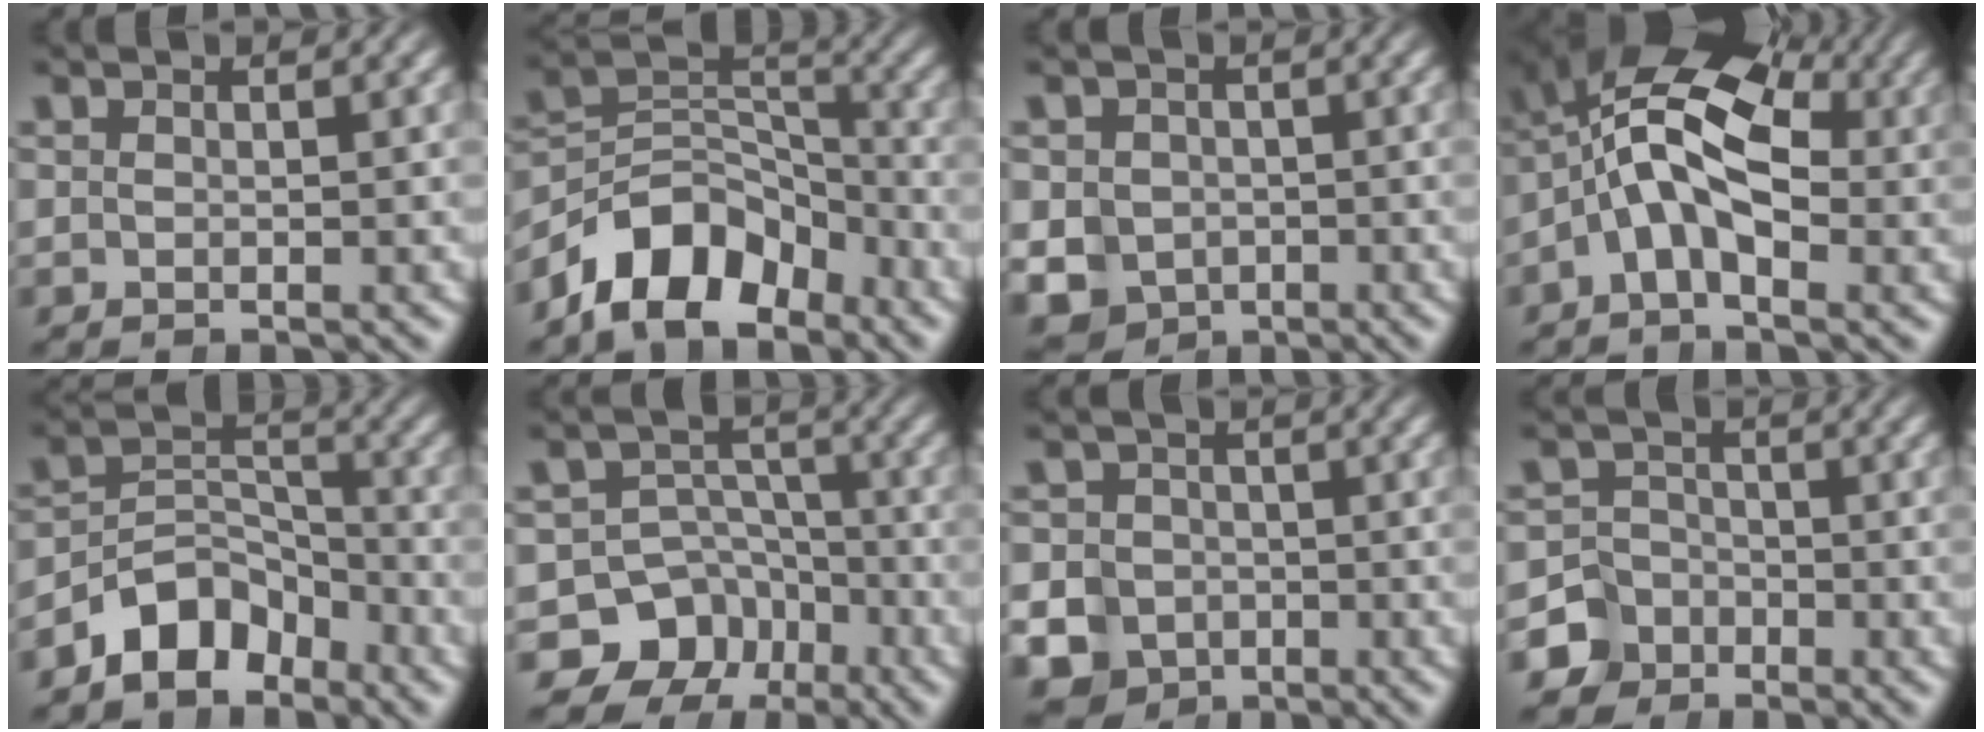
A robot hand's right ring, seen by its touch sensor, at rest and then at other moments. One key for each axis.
{"total": 9.7, "fx": -4.1, "fy": 7.0, "fz": 5.3, "tx": -0.082, "ty": -0.023, "tz": -0.064}
{"total": 10.2, "fx": -3.6, "fy": 9.0, "fz": 3.2, "tx": -0.063, "ty": -0.046, "tz": -0.049}
{"total": 15.5, "fx": 2.9, "fy": 11.1, "fz": 10.5, "tx": -0.176, "ty": -0.002, "tz": 0.020}
{"total": 6.6, "fx": -4.1, "fy": 4.3, "fz": 2.9, "tx": -0.024, "ty": -0.011, "tz": -0.072}
{"total": 14.5, "fx": -5.8, "fy": 12.4, "fz": 4.8, "tx": -0.084, "ty": -0.061, "tz": -0.088}
{"total": 11.7, "fx": -4.3, "fy": 10.4, "fz": 3.3, "tx": -0.059, "ty": -0.045, "tz": -0.070}
{"total": 7.4, "fx": -4.2, "fy": 5.8, "fz": 1.7, "tx": -0.022, "ty": -0.031, "tz": -0.065}